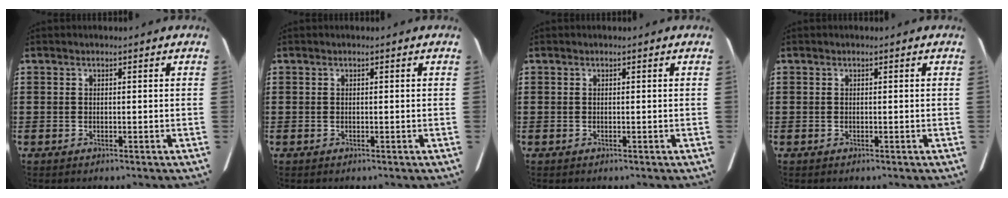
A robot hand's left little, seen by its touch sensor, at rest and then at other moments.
{"total": 0.0}
{"total": 0.0}
{"total": 0.0}